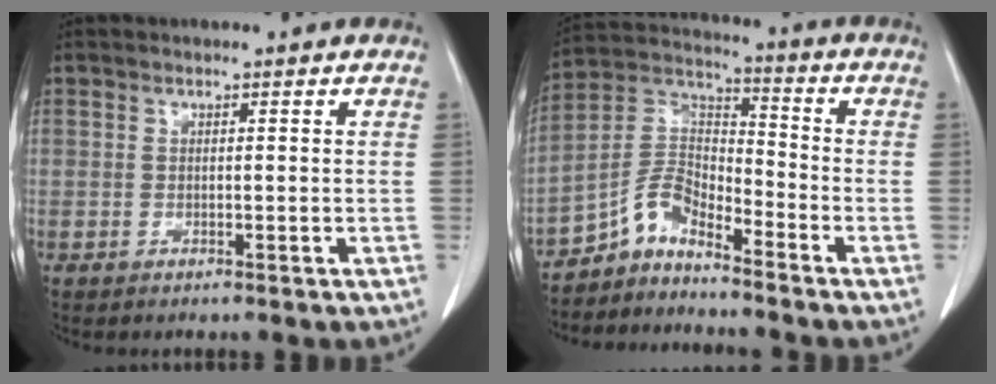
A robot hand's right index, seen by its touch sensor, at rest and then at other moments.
{"total": 7.0, "force": [-5.9, 2.6, 2.8], "torque": [-0.056, 0.030, -0.120]}